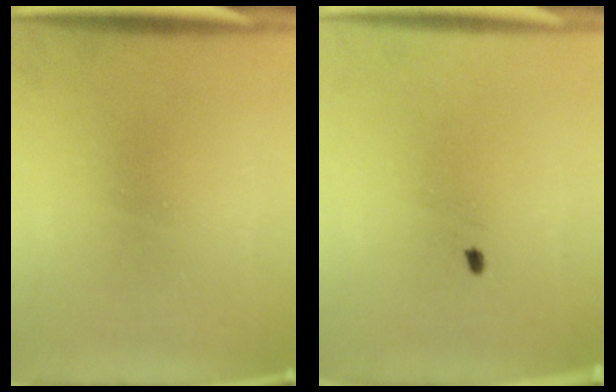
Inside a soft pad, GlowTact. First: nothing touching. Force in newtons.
{"total": 0.5}